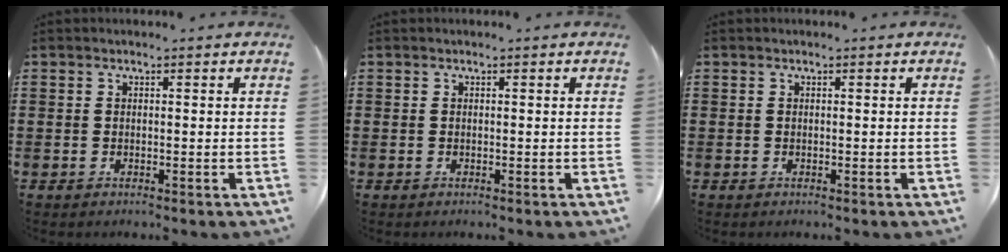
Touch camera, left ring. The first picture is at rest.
{"total": 0.0}
{"total": 0.0}